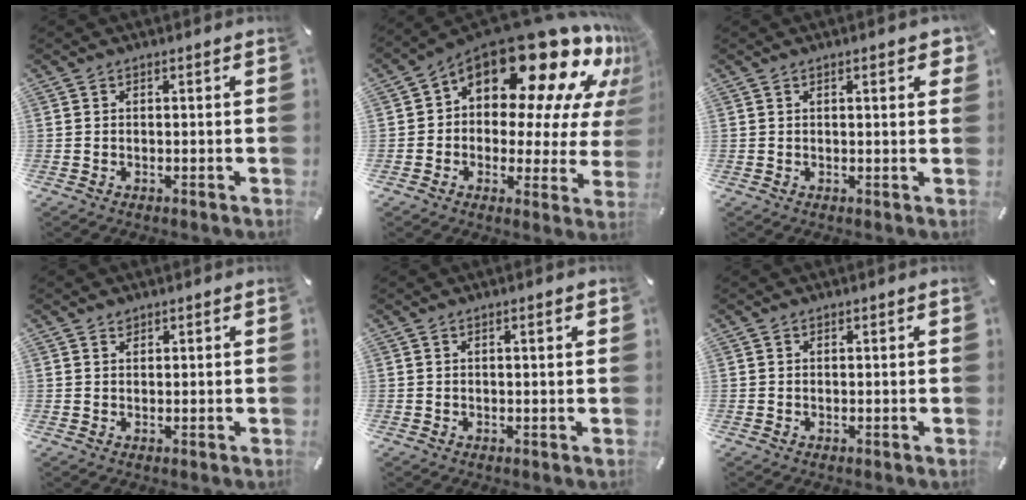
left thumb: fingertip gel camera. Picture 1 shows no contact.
{"total": 22.0, "force": [14.6, 10.2, 12.8], "torque": [-0.184, -0.121, 0.247]}
{"total": 2.6, "force": [1.3, 1.0, 2.0], "torque": [-0.035, 0.003, 0.019]}
{"total": 1.4, "force": [1.1, 0.9, 0.1], "torque": [0.007, -0.003, 0.019]}
{"total": 1.4, "force": [0.7, 0.3, 1.2], "torque": [-0.025, 0.002, 0.010]}
{"total": 0.5, "force": [0.3, 0.4, 0.1], "torque": [0.000, 0.002, 0.005]}